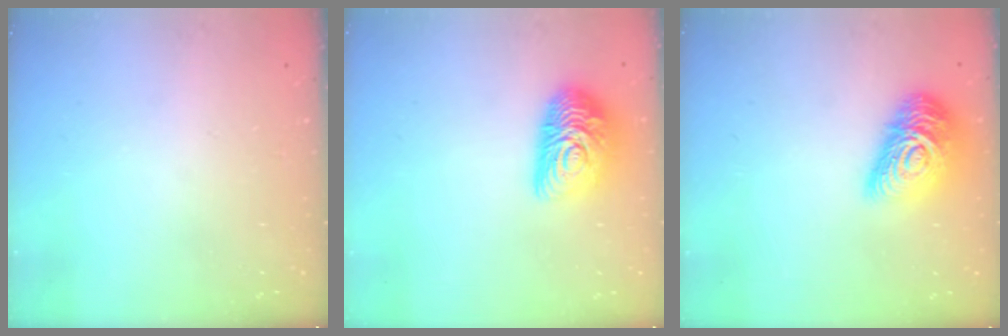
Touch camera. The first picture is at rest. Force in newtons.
{"total": 12.8, "press": 12.8, "slide": 0.9}
{"total": 16.9, "press": 16.9, "slide": 1.2}